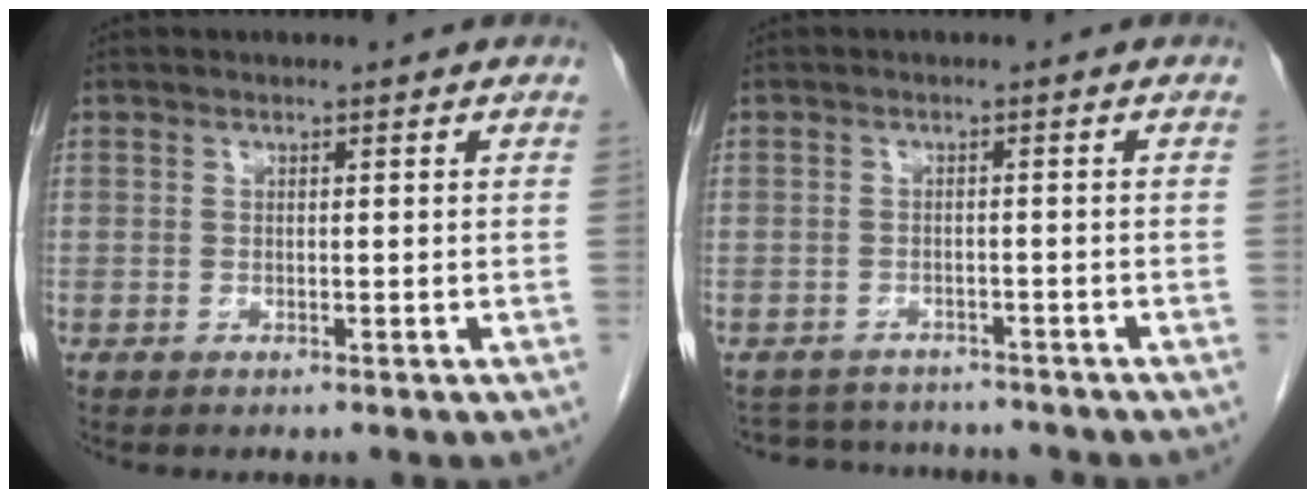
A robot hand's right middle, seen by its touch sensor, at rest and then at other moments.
{"total": 7.0, "force": [-6.7, 1.9, 0.9], "torque": [-0.011, 0.009, -0.091]}